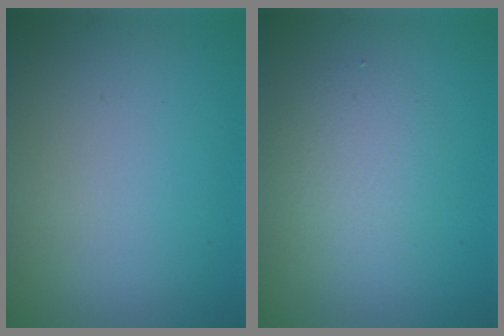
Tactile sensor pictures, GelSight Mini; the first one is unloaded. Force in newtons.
{"total": 2.4, "press": 2.4, "slide": 0.3}